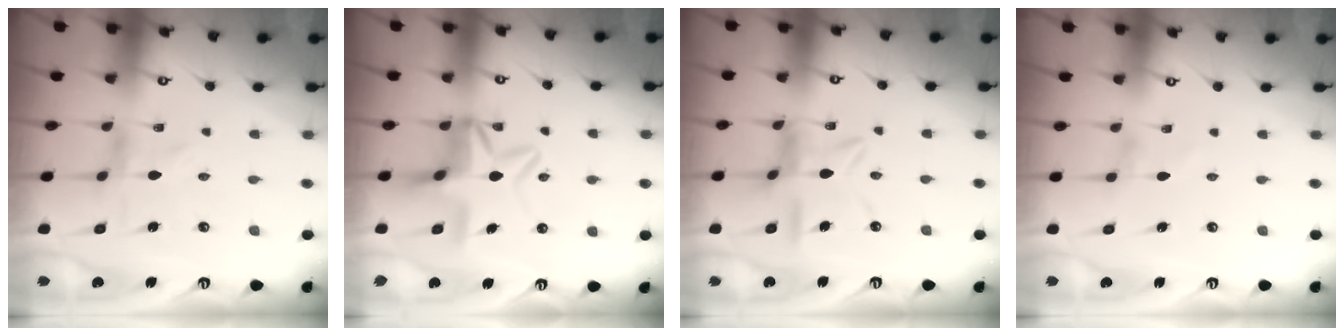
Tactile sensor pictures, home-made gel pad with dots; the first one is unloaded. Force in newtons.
{"total": 9.4, "press": 9.2, "slide": 1.8}
{"total": 10.6, "press": 10.5, "slide": 0.9}
{"total": 0.6, "press": 0.6, "slide": 0.1}